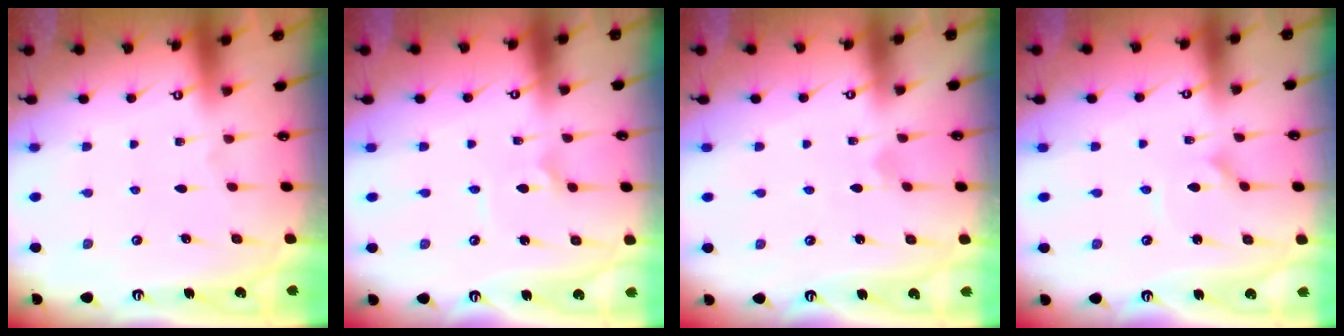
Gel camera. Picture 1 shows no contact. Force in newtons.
{"total": 1.6, "press": 1.6, "slide": 0.1}
{"total": 1.9, "press": 1.9, "slide": 0.1}
{"total": 1.2, "press": 1.2, "slide": 0.2}